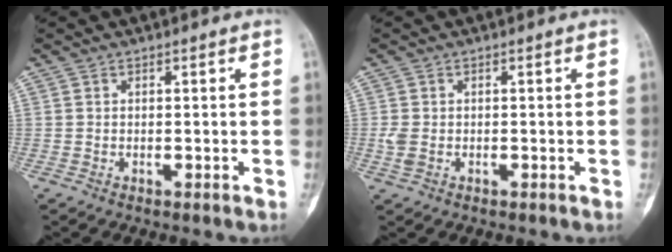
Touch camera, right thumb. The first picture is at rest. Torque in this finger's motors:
{"motor_torque": [0.03, 0.39, 0.31, -0.11, 0.04]}